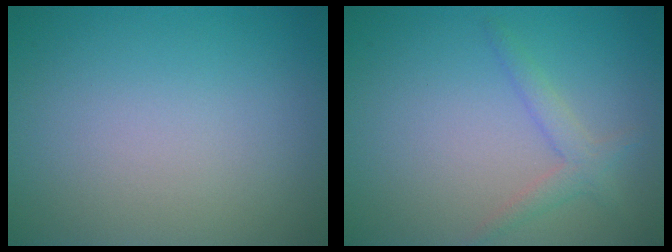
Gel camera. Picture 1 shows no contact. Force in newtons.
{"total": 2.0, "press": 2.0, "slide": 0.1}